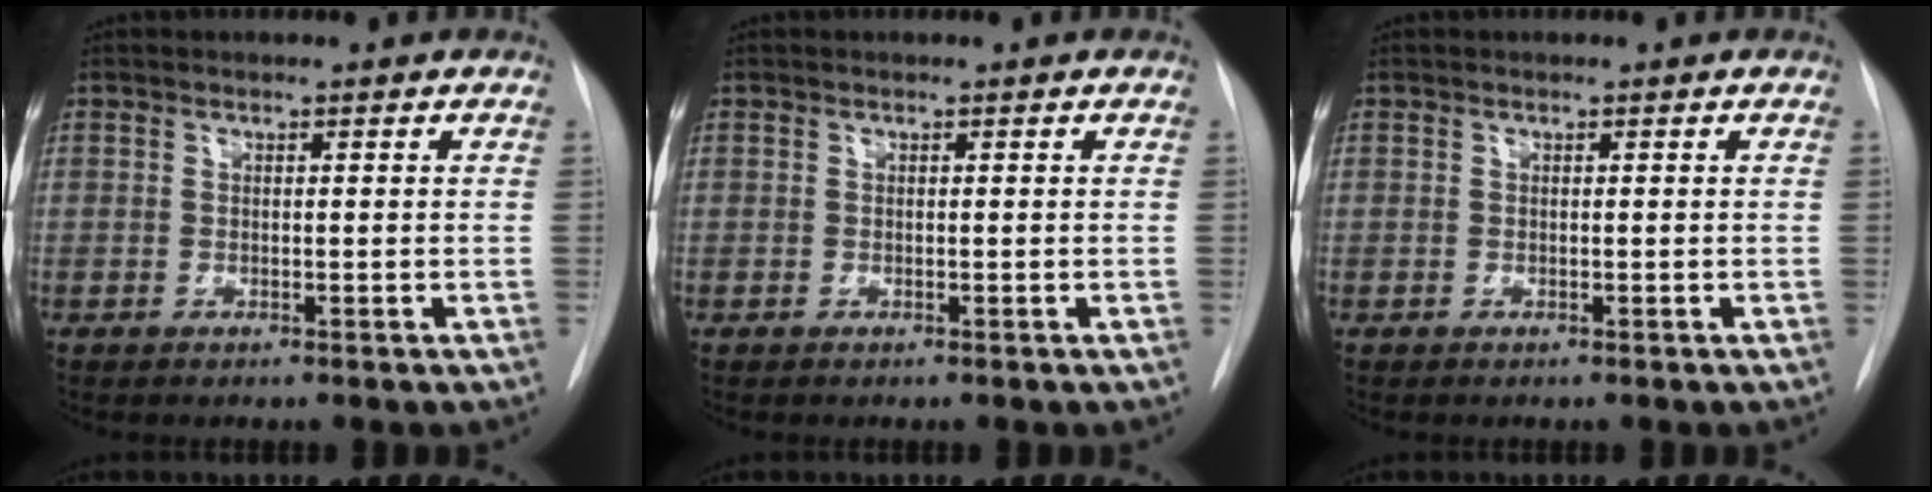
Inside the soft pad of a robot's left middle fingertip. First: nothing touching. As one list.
[{"total": 0.0}, {"total": 0.0}]